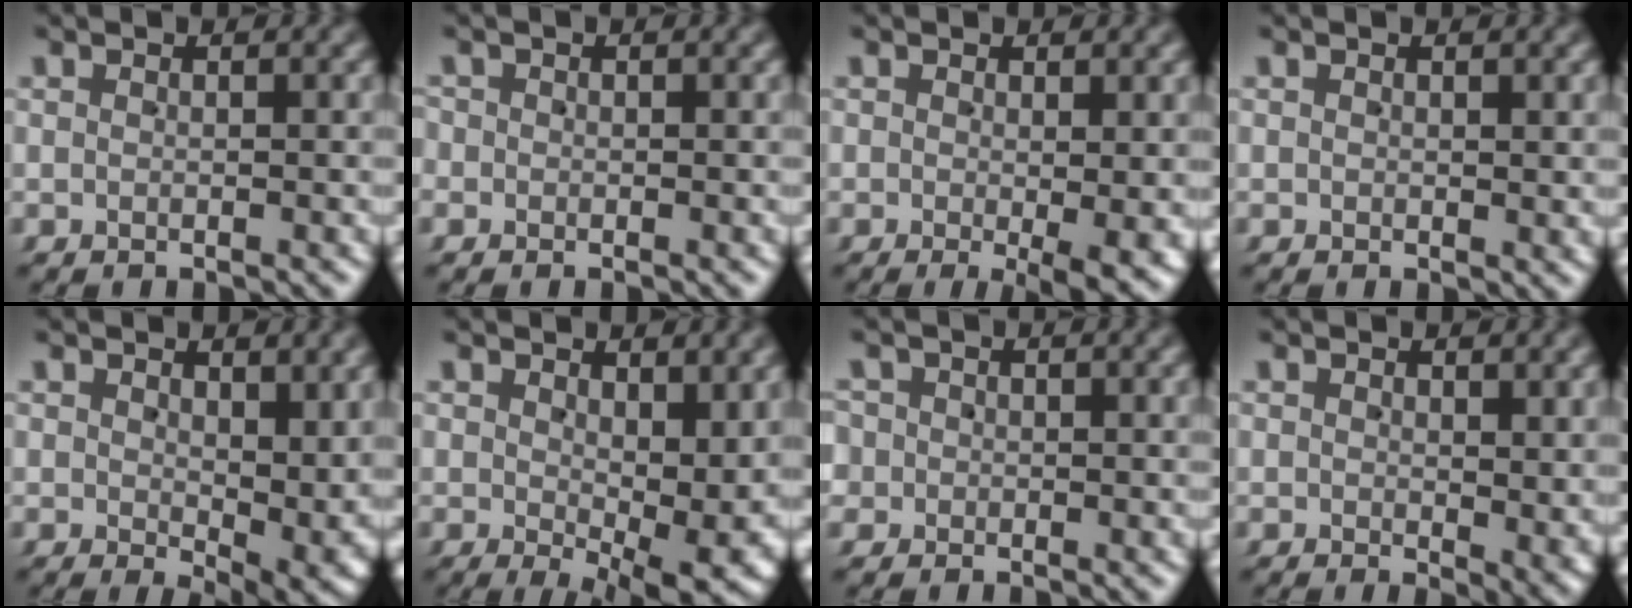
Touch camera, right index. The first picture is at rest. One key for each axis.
{"total": 0.9, "fx": -0.3, "fy": 0.9, "fz": -0.1, "tx": 0.001, "ty": 0.002, "tz": -0.009}
{"total": 3.0, "fx": -0.7, "fy": 0.3, "fz": 2.9, "tx": -0.035, "ty": -0.009, "tz": -0.010}
{"total": 0.6, "fx": 0.3, "fy": 0.4, "fz": 0.3, "tx": -0.001, "ty": -0.002, "tz": 0.006}
{"total": 4.6, "fx": 0.6, "fy": 2.0, "fz": 4.1, "tx": -0.043, "ty": -0.020, "tz": 0.019}
{"total": 5.8, "fx": -0.5, "fy": 1.8, "fz": 5.5, "tx": -0.071, "ty": -0.028, "tz": 0.005}
{"total": 2.9, "fx": -0.3, "fy": 2.8, "fz": 0.6, "tx": -0.015, "ty": -0.006, "tz": -0.006}
{"total": 1.9, "fx": 0.4, "fy": 0.8, "fz": 1.7, "tx": -0.011, "ty": -0.007, "tz": 0.008}